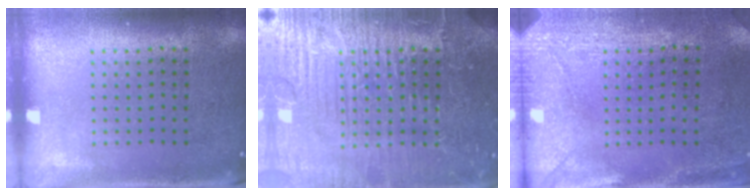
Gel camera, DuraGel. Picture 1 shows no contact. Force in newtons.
{"total": 7.7, "press": 7.7, "slide": 1.0}
{"total": 2.9, "press": 2.3, "slide": 1.8}